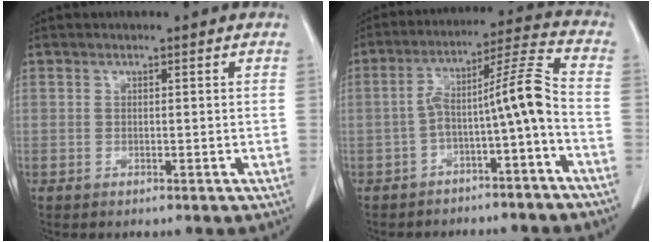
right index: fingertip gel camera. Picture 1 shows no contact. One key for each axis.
{"total": 9.7, "fx": -3.7, "fy": -0.1, "fz": 9.0, "tx": -0.141, "ty": 0.043, "tz": -0.057}